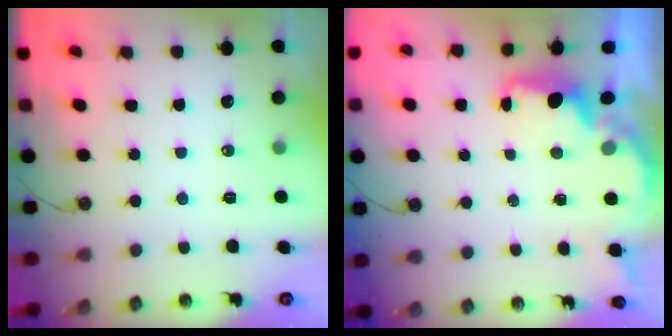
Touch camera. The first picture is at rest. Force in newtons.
{"total": 2.1, "press": 2.0, "slide": 0.8}